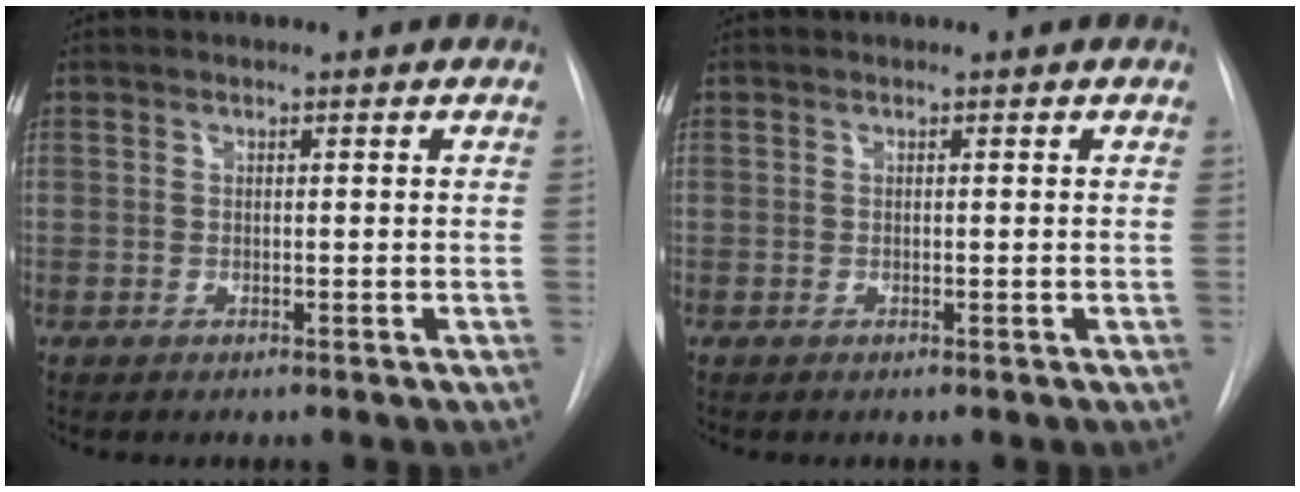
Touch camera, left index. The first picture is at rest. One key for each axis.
{"total": 0.0}